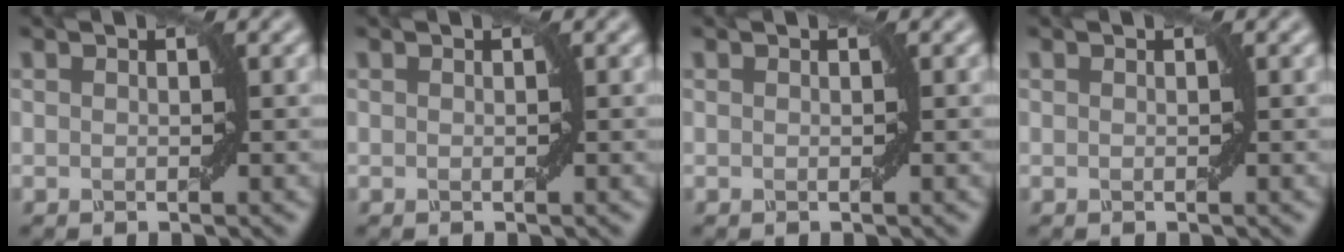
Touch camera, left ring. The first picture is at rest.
{"total": 0.0}
{"total": 0.0}
{"total": 0.0}